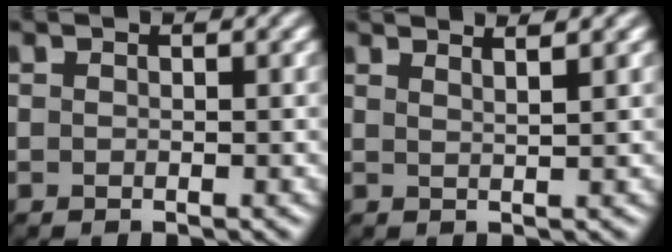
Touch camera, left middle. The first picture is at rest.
{"total": 2.9, "force": [2.2, 0.9, 1.6], "torque": [0.006, 0.013, 0.004]}